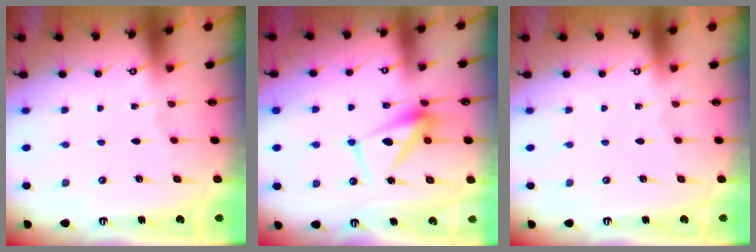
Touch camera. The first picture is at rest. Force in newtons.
{"total": 11.0, "press": 10.9, "slide": 0.7}
{"total": 0.0}